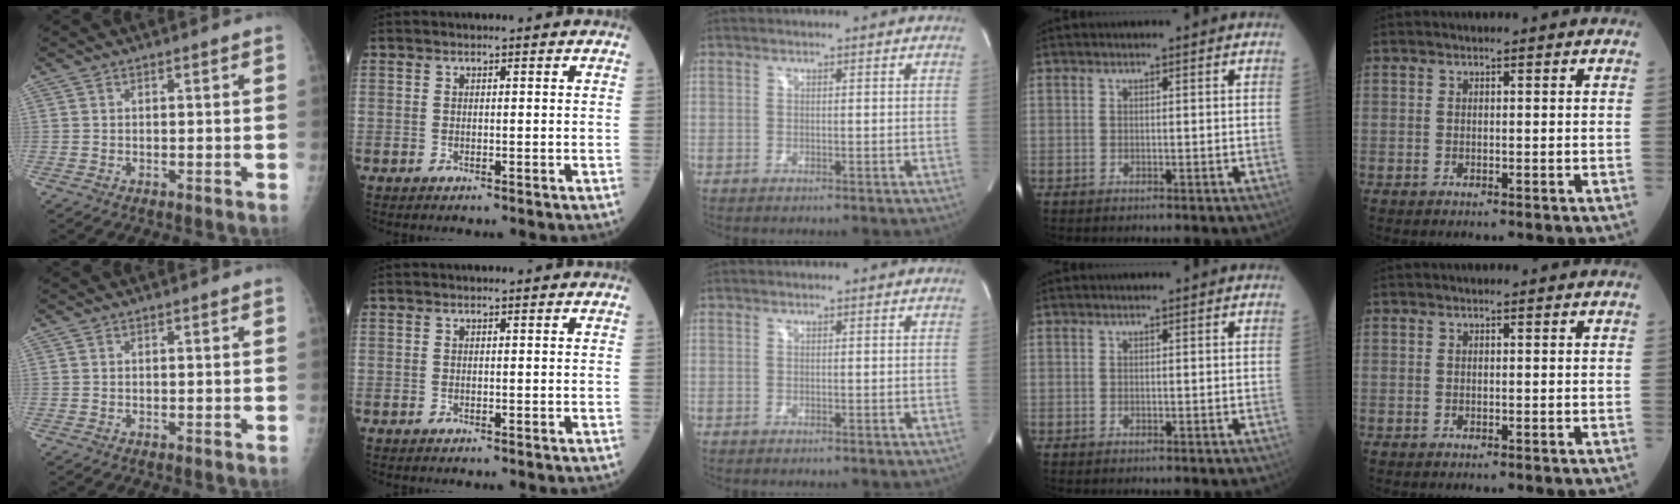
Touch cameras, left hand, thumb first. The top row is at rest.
{}